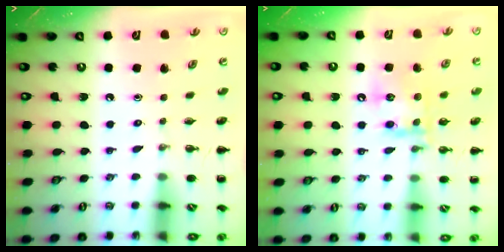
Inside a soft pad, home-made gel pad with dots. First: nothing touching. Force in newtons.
{"total": 15.0, "press": 14.8, "slide": 2.2}